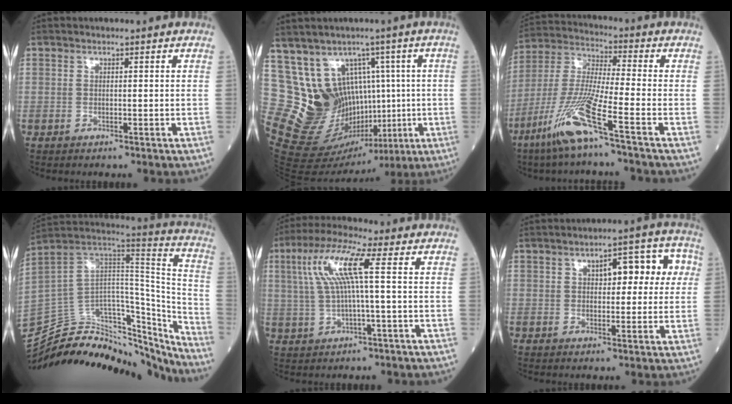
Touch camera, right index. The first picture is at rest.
{"total": 15.9, "force": [2.4, 12.7, 9.3], "torque": [-0.176, 0.051, 0.091]}
{"total": 12.6, "force": [-7.1, -0.8, 10.4], "torque": [-0.226, -0.026, -0.148]}
{"total": 34.2, "force": [-31.0, 9.0, 11.3], "torque": [-0.154, 0.028, -0.444]}
{"total": 8.8, "force": [1.8, 0.0, 8.6], "torque": [-0.182, 0.022, 0.036]}
{"total": 7.9, "force": [2.0, 3.4, 6.8], "torque": [-0.074, 0.032, 0.023]}